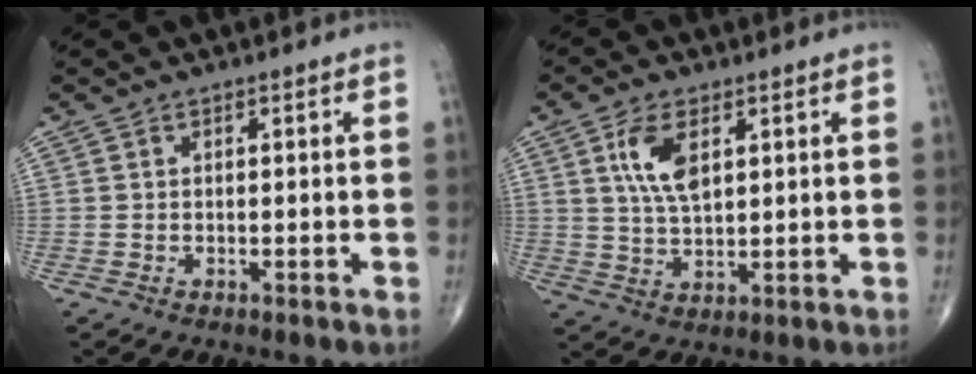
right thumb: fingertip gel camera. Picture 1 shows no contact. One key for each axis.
{"total": 7.6, "fx": 2.7, "fy": 3.7, "fz": 6.1, "tx": -0.117, "ty": -0.009, "tz": 0.056}